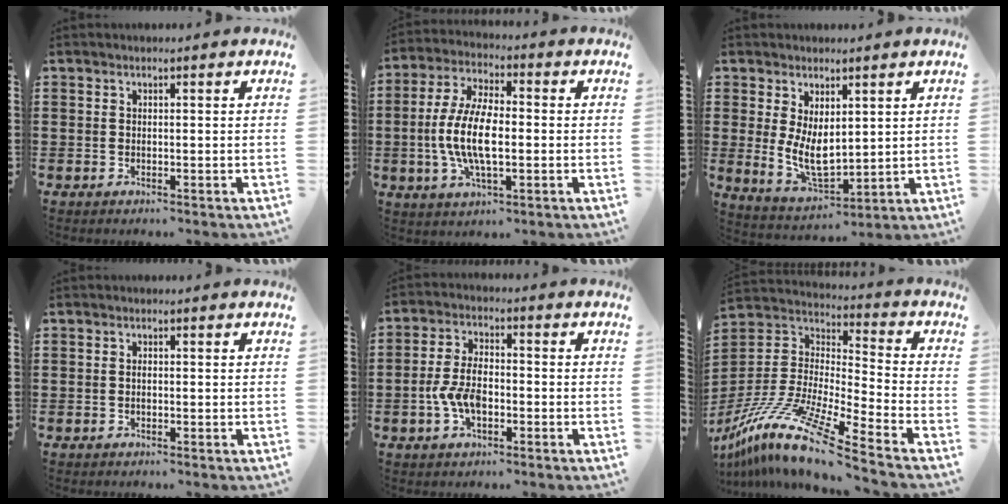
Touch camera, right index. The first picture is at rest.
{"total": 10.3, "force": [-1.4, 4.4, 9.2], "torque": [-0.206, -0.008, -0.032]}
{"total": 6.3, "force": [1.1, 3.6, 5.0], "torque": [-0.102, -0.003, 0.021]}
{"total": 0.6, "force": [-0.1, 0.3, 0.5], "torque": [-0.013, -0.002, -0.002]}
{"total": 6.3, "force": [-1.7, 3.4, 5.0], "torque": [-0.122, 0.000, -0.038]}
{"total": 14.2, "force": [-11.6, 0.1, 8.1], "torque": [-0.177, -0.001, -0.229]}